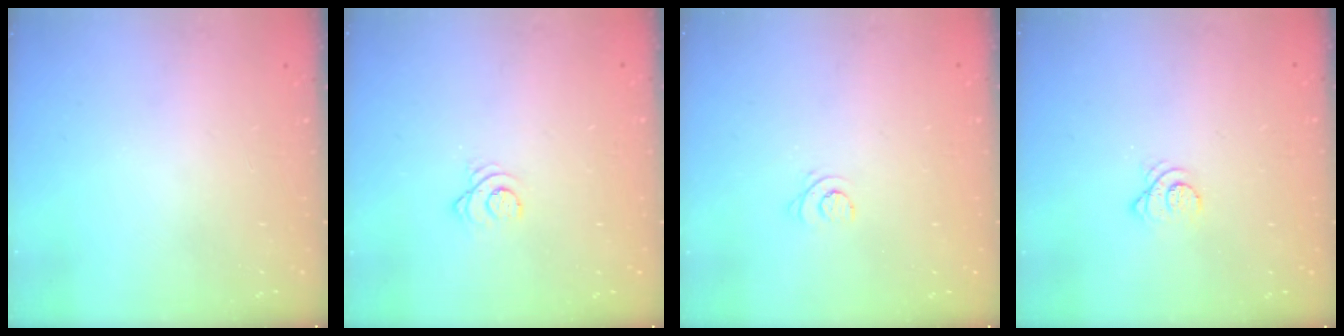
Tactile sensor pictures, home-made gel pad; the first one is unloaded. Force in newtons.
{"total": 2.6, "press": 2.6, "slide": 0.3}
{"total": 3.2, "press": 3.2, "slide": 0.2}
{"total": 3.4, "press": 3.3, "slide": 0.6}